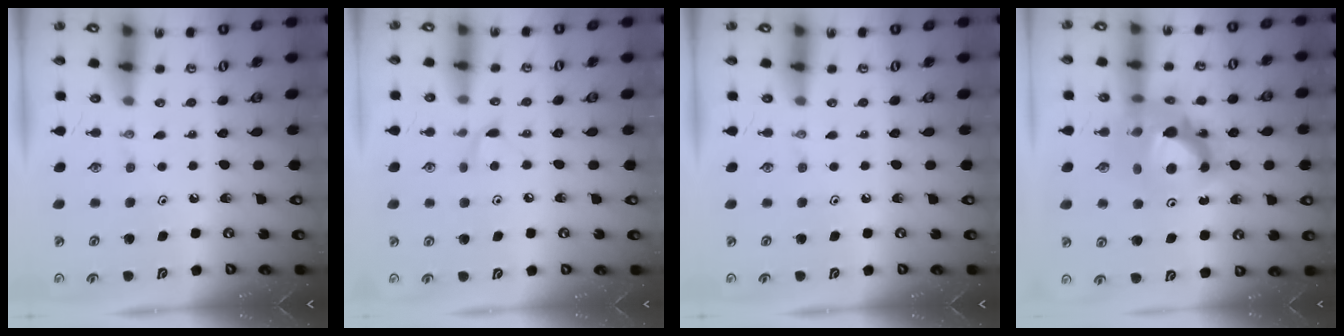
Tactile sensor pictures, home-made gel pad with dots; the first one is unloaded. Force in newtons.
{"total": 4.8, "press": 4.8, "slide": 0.6}
{"total": 0.0}
{"total": 14.0, "press": 13.9, "slide": 1.7}